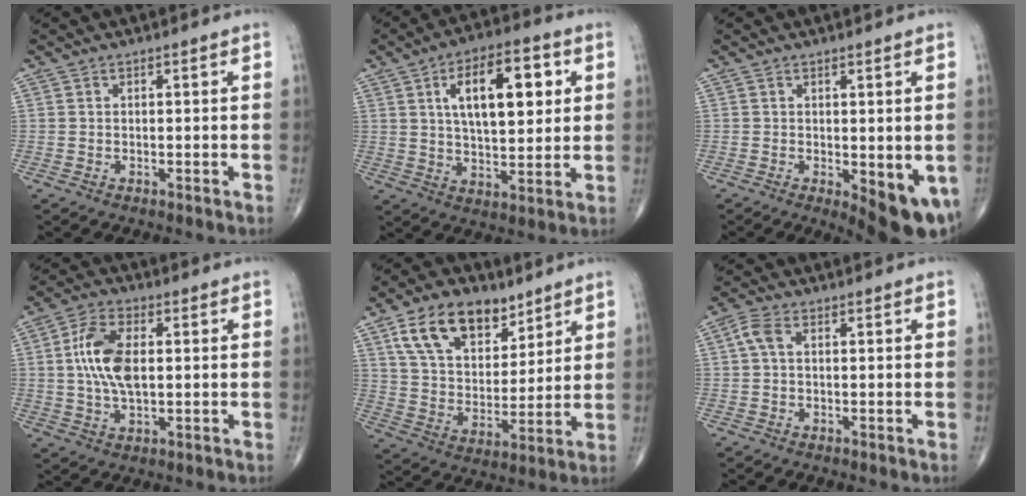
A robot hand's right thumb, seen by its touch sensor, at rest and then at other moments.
{"total": 15.2, "force": [4.5, 6.8, 12.8], "torque": [-0.176, -0.005, 0.073]}
{"total": 9.9, "force": [-2.6, 3.5, 8.9], "torque": [-0.102, -0.020, -0.024]}
{"total": 10.2, "force": [1.0, 5.1, 8.7], "torque": [-0.175, 0.005, 0.018]}
{"total": 16.1, "force": [9.2, 9.5, 9.1], "torque": [-0.123, -0.037, 0.168]}
{"total": 3.0, "force": [0.4, 1.5, 2.5], "torque": [-0.062, 0.011, 0.004]}